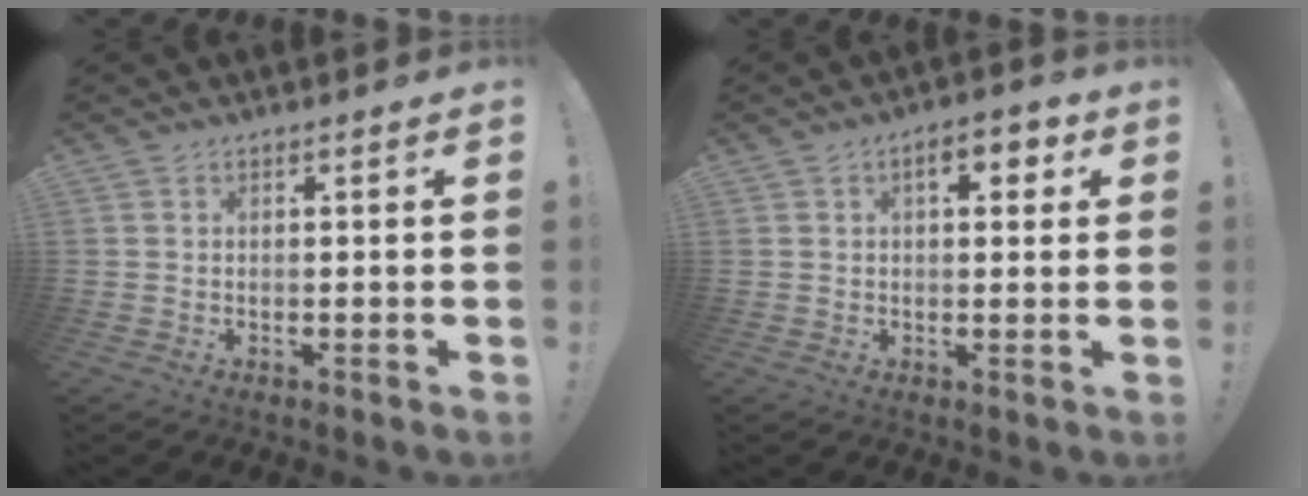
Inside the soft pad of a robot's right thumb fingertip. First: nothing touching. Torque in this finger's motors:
{"motor_torque": [-0.40, 0.31, 0.69, -0.13, 0.01]}